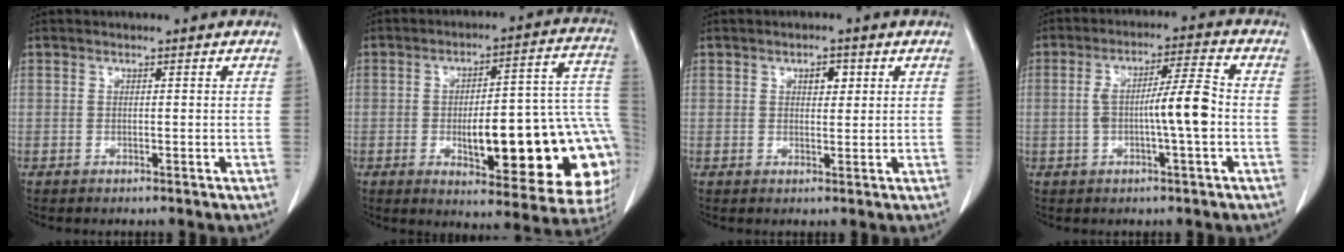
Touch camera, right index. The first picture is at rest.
{"total": 24.4, "force": [-5.4, 6.7, 22.8], "torque": [-0.207, 0.032, -0.051]}
{"total": 2.5, "force": [1.0, 1.2, 1.9], "torque": [-0.027, 0.001, 0.016]}
{"total": 7.8, "force": [-1.2, 0.3, 7.7], "torque": [-0.138, 0.015, -0.021]}